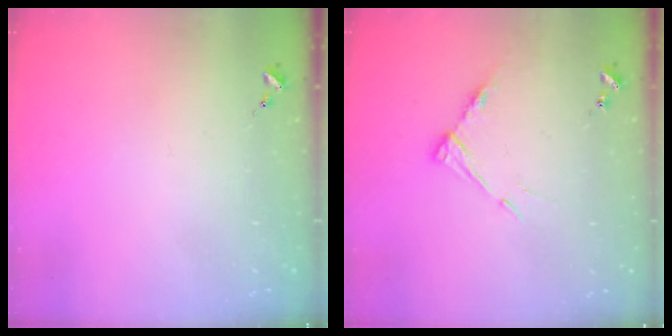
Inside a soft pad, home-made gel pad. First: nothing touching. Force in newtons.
{"total": 8.1, "press": 8.1, "slide": 0.6}